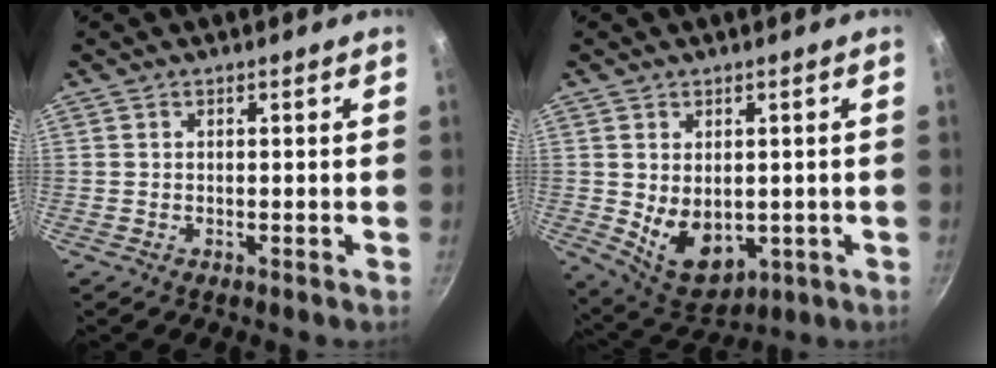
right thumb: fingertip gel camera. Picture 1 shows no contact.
{"total": 9.8, "force": [-0.4, 6.8, 7.0], "torque": [-0.090, -0.016, 0.021]}